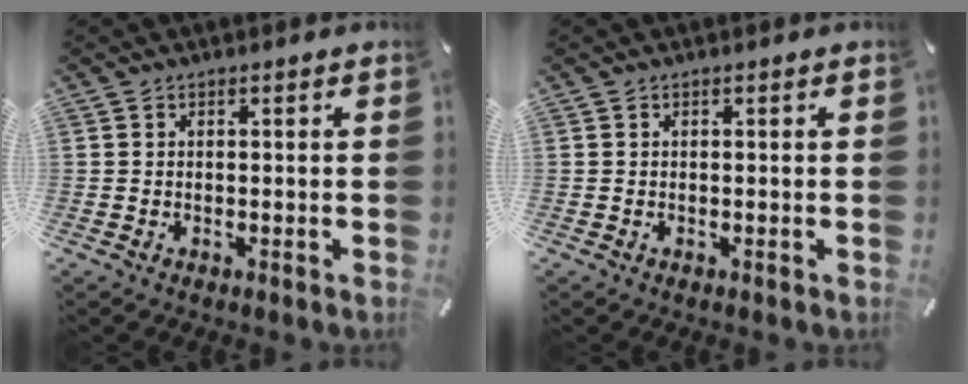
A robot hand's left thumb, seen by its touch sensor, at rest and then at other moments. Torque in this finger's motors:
{"motor_torque": [-0.14, -0.14, 0.00, 0.00, 0.00]}